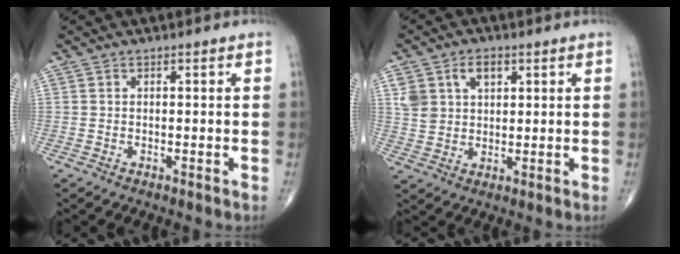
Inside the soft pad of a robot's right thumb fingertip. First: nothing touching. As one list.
[{"total": 7.4, "force": [3.1, 5.0, 4.4], "torque": [-0.065, -0.006, 0.062]}]